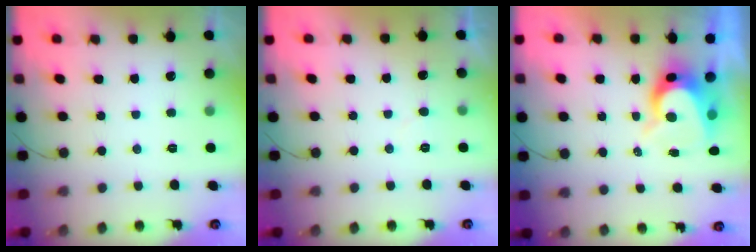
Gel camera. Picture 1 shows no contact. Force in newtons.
{"total": 3.8, "press": 3.7, "slide": 0.3}
{"total": 8.6, "press": 8.5, "slide": 1.0}